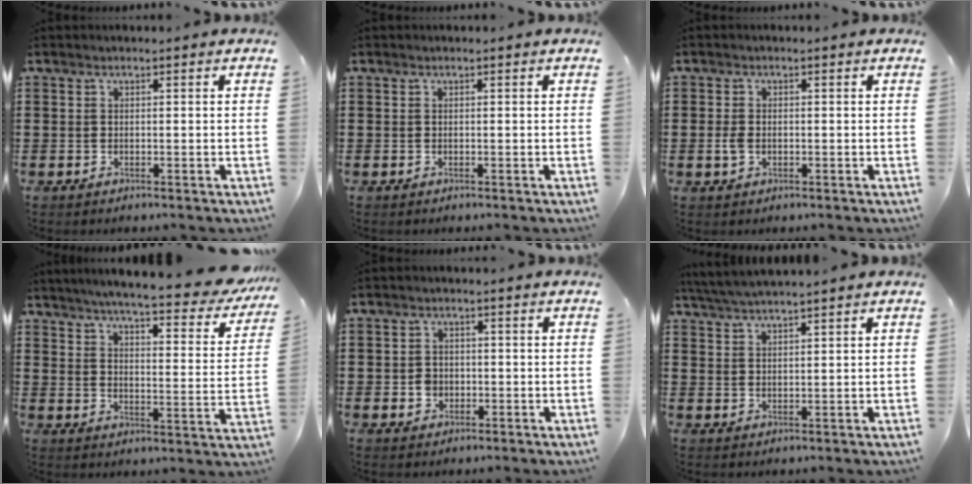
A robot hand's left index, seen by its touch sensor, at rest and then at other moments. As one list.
[{"total": 0.0}, {"total": 2.0, "force": [-0.3, 1.3, 1.6], "torque": [-0.047, -0.002, -0.011]}, {"total": 5.9, "force": [5.3, -0.3, 2.6], "torque": [-0.067, -0.042, 0.086]}, {"total": 2.3, "force": [-0.4, 2.1, 0.8], "torque": [-0.022, 0.005, -0.010]}, {"total": 3.2, "force": [3.0, -0.4, 1.0], "torque": [-0.028, -0.005, 0.055]}]